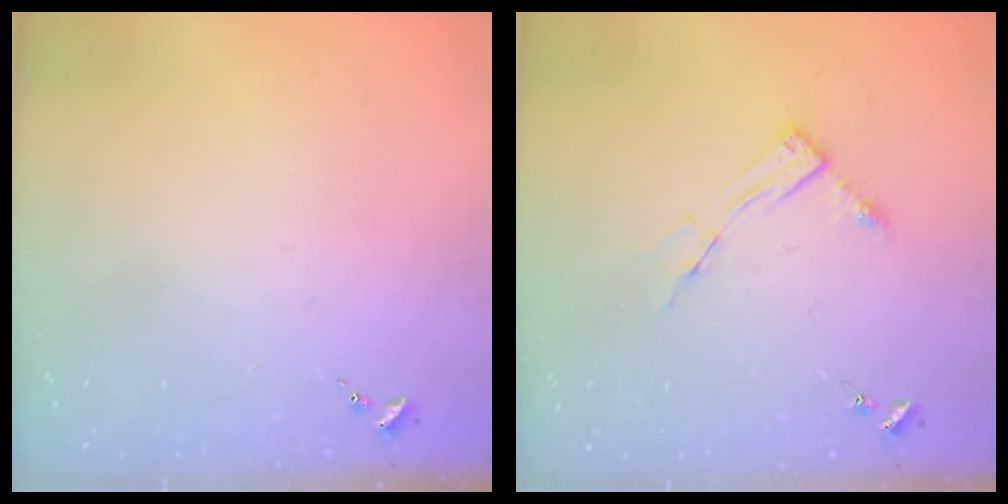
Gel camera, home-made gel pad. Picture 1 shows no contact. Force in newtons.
{"total": 6.2, "press": 6.2, "slide": 0.4}